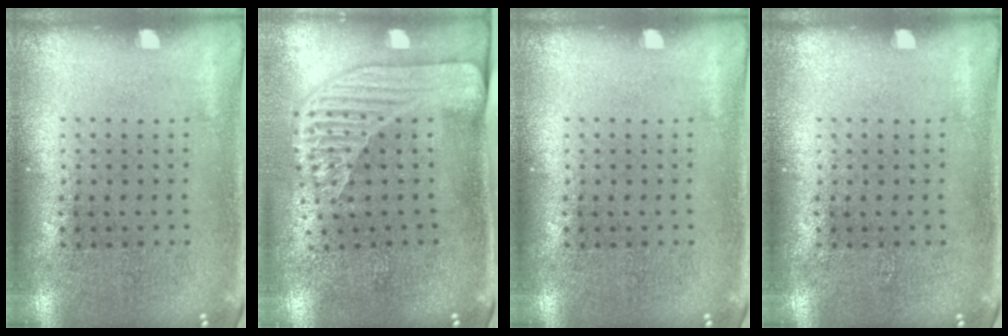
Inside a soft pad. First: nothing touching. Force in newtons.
{"total": 2.3, "press": 1.7, "slide": 1.5}
{"total": 0.0}
{"total": 0.0}